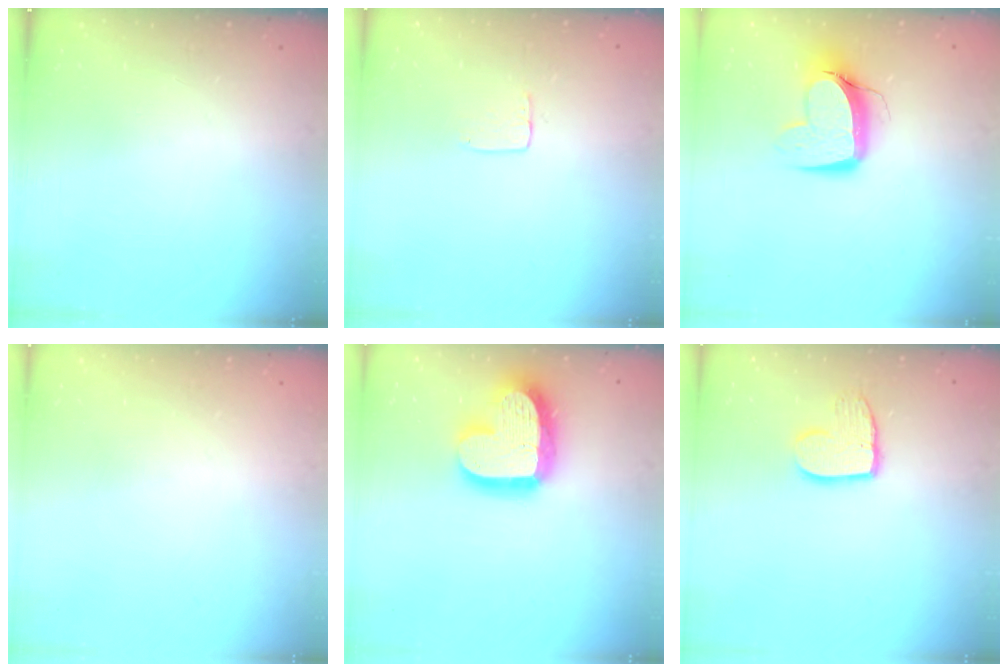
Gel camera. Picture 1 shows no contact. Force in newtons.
{"total": 3.9, "press": 3.9, "slide": 0.1}
{"total": 10.8, "press": 10.7, "slide": 1.1}
{"total": 0.0}
{"total": 18.7, "press": 18.6, "slide": 1.5}
{"total": 9.2, "press": 9.2, "slide": 0.2}